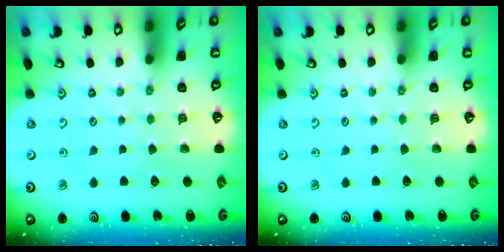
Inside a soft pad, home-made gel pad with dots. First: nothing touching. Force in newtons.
{"total": 0.0}